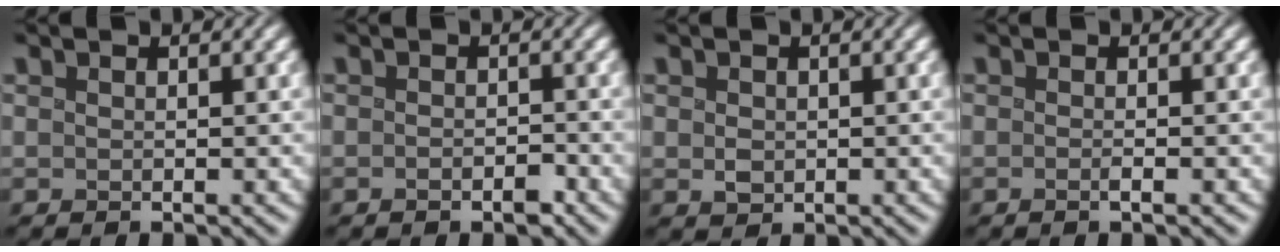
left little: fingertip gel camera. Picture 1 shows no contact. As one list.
[{"total": 1.5, "force": [-1.1, 0.6, 0.8], "torque": [-0.003, -0.004, -0.020]}, {"total": 1.3, "force": [0.0, 1.1, 0.6], "torque": [-0.011, -0.002, 0.002]}, {"total": 0.6, "force": [-0.5, 0.0, 0.4], "torque": [-0.003, -0.001, -0.015]}]